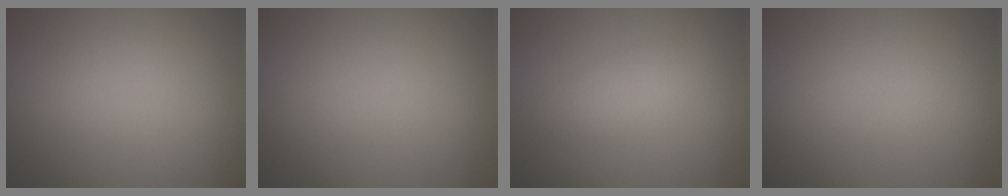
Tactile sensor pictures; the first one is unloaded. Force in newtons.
{"total": 0.0}
{"total": 1.9, "press": 1.9, "slide": 0.1}
{"total": 0.0}